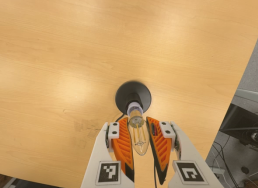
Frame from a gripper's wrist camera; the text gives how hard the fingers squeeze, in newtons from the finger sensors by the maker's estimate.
{"total": 21.1, "left": 23.1, "right": 19.0}